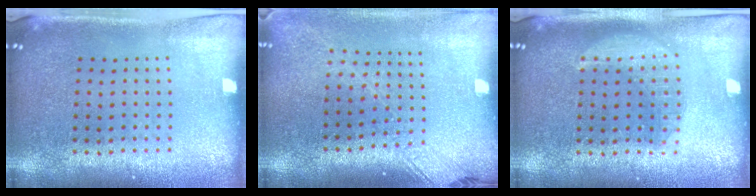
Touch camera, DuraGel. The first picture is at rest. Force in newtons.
{"total": 1.8, "press": 1.5, "slide": 1.1}
{"total": 2.9, "press": 2.9, "slide": 0.3}